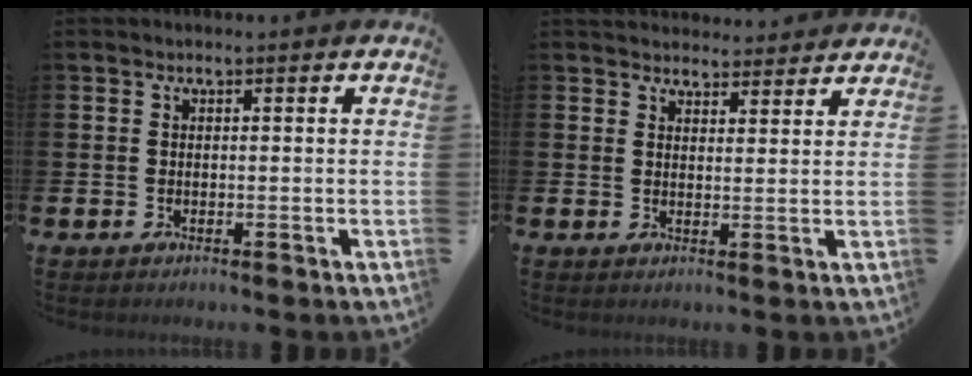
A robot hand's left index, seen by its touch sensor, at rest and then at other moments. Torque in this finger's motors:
{"motor_torque": [0.83, -1.31, 0.13, 0.10]}